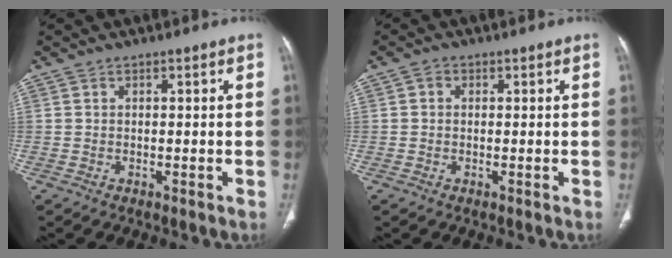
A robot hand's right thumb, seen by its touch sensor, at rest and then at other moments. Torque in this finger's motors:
{"motor_torque": [-0.33, 0.21, 0.15, -0.27, -0.07]}